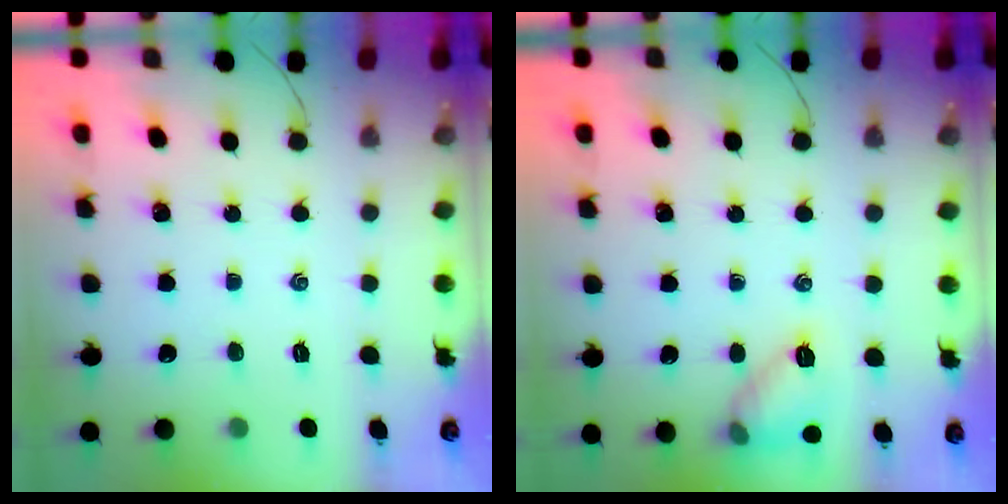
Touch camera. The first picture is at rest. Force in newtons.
{"total": 9.7, "press": 9.6, "slide": 1.4}